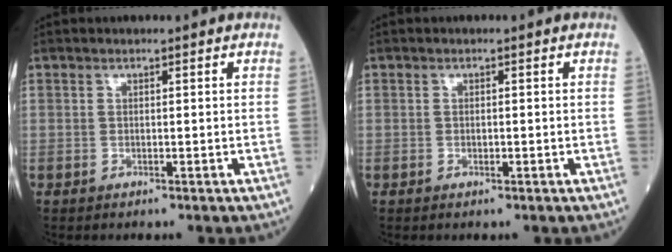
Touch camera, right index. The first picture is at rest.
{"total": 0.8, "force": [-0.4, 0.2, 0.6], "torque": [-0.010, -0.002, -0.005]}